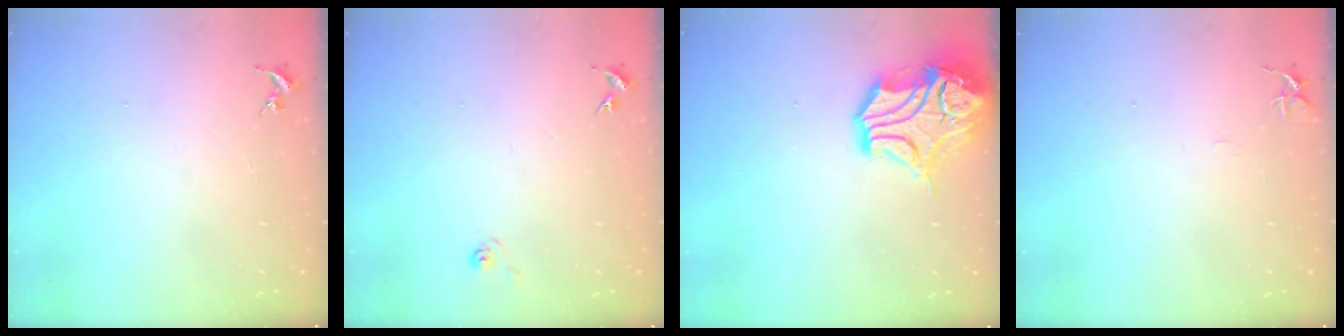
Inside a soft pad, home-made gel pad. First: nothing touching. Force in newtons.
{"total": 4.4, "press": 4.4, "slide": 0.5}
{"total": 16.8, "press": 16.6, "slide": 2.5}
{"total": 5.6, "press": 5.6, "slide": 0.5}